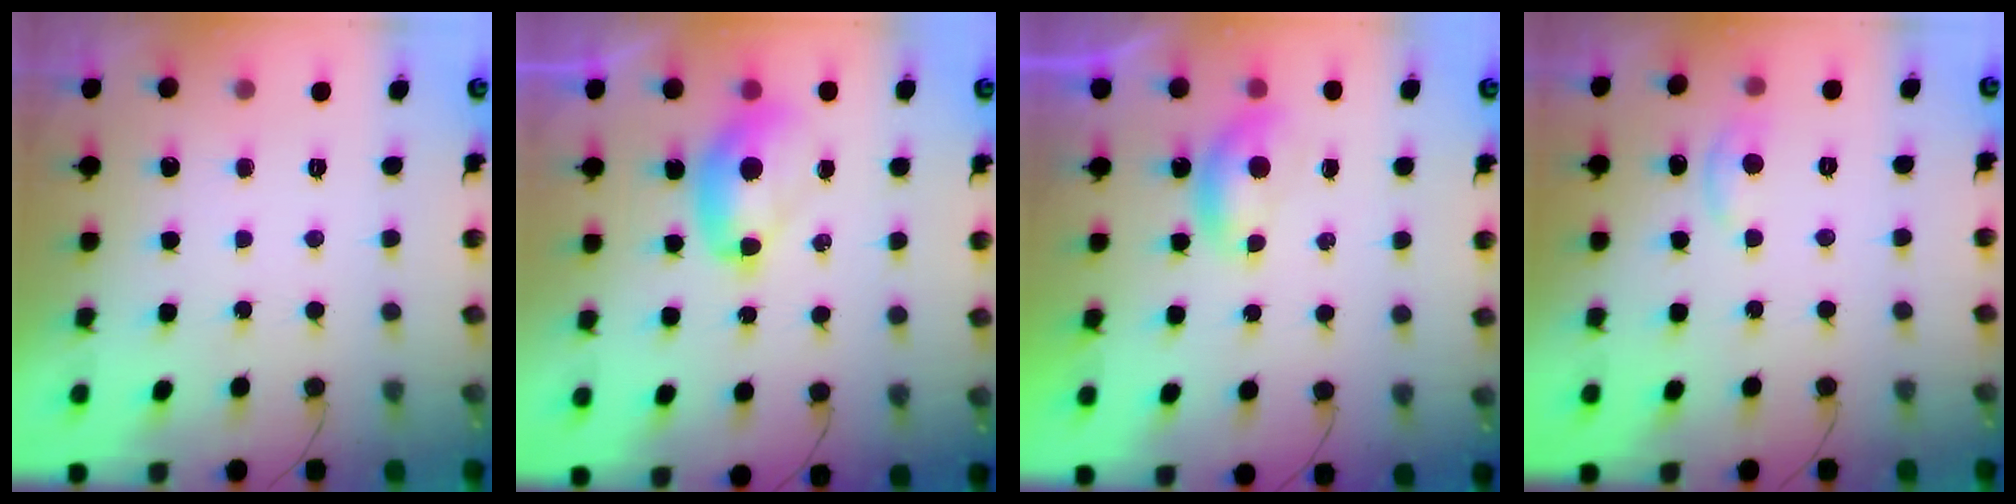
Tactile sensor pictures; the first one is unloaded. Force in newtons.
{"total": 9.0, "press": 9.0, "slide": 0.8}
{"total": 4.4, "press": 4.4, "slide": 0.4}
{"total": 6.4, "press": 6.4, "slide": 0.6}